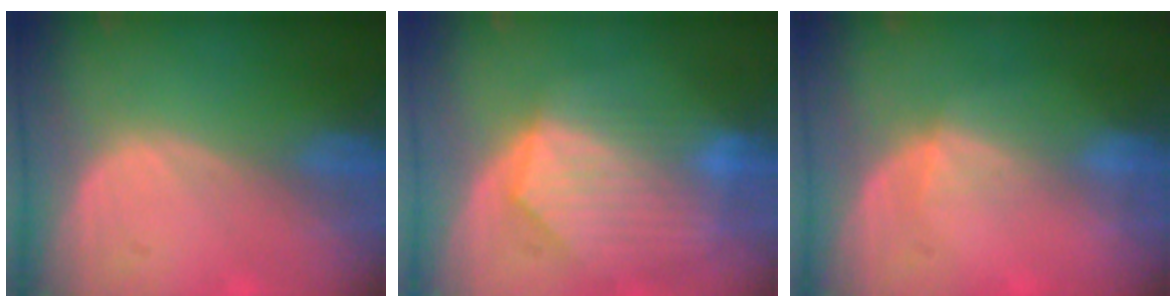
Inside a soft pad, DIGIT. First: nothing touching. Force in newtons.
{"total": 9.3, "press": 8.2, "slide": 4.3}
{"total": 2.4, "press": 2.1, "slide": 1.2}